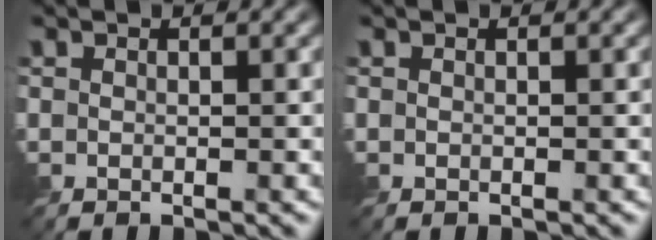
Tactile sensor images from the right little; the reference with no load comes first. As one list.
[{"total": 0.0}]